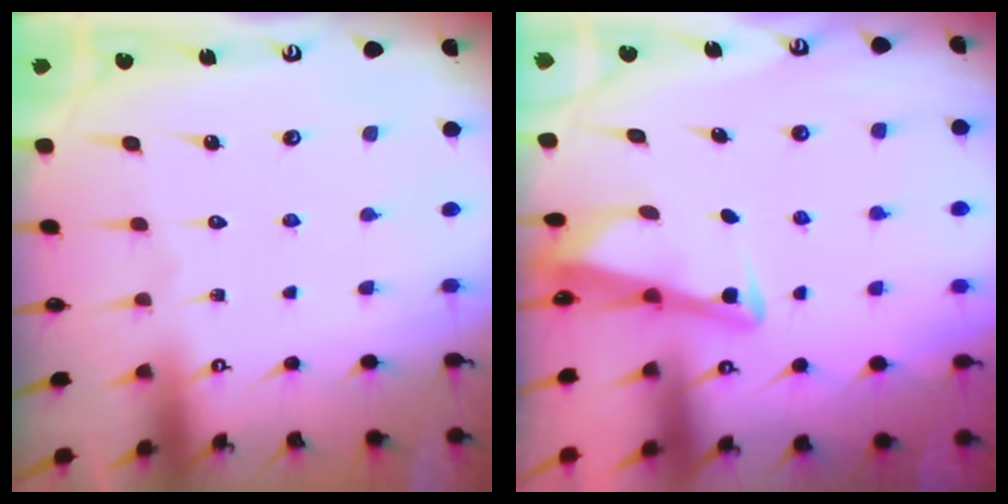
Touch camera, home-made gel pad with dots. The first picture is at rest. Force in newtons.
{"total": 3.4, "press": 3.4, "slide": 0.4}